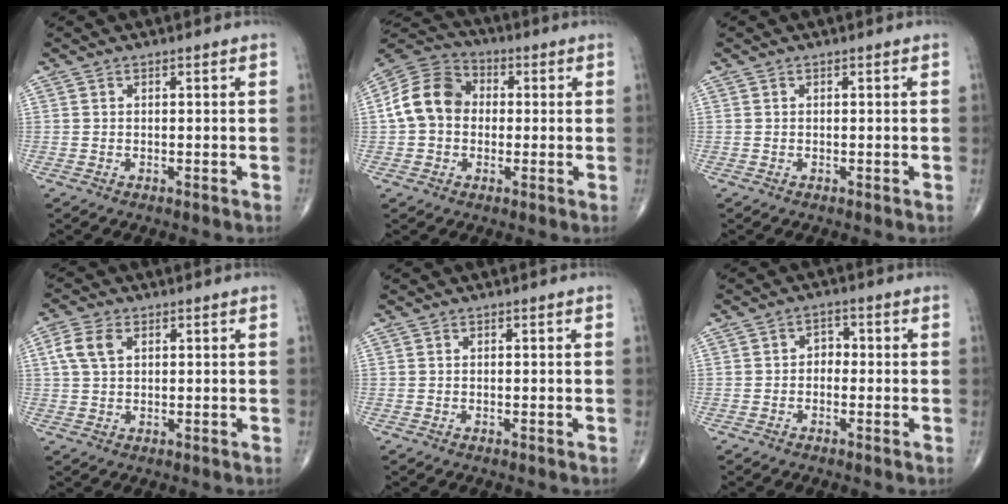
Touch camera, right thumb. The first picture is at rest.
{"total": 11.6, "force": [0.3, 9.3, 6.9], "torque": [-0.117, 0.032, -0.008]}
{"total": 0.0}
{"total": 5.1, "force": [1.6, 3.2, 3.6], "torque": [-0.081, 0.009, 0.030]}
{"total": 0.0}
{"total": 2.6, "force": [-0.4, 2.0, 1.5], "torque": [-0.006, 0.013, -0.017]}